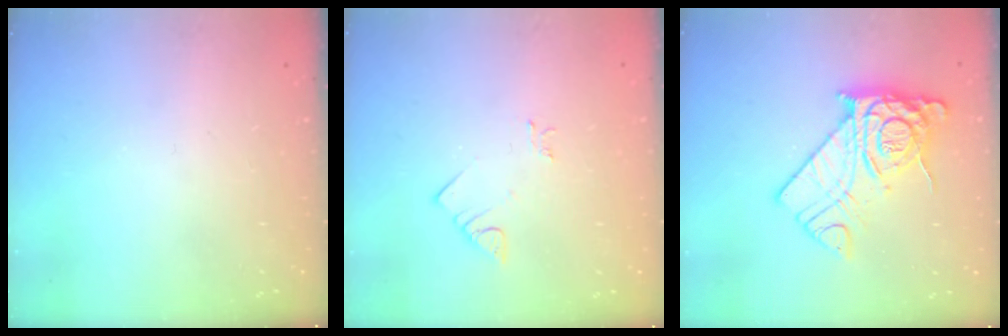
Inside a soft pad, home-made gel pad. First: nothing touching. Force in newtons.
{"total": 2.6, "press": 2.6, "slide": 0.3}
{"total": 14.9, "press": 14.8, "slide": 1.7}